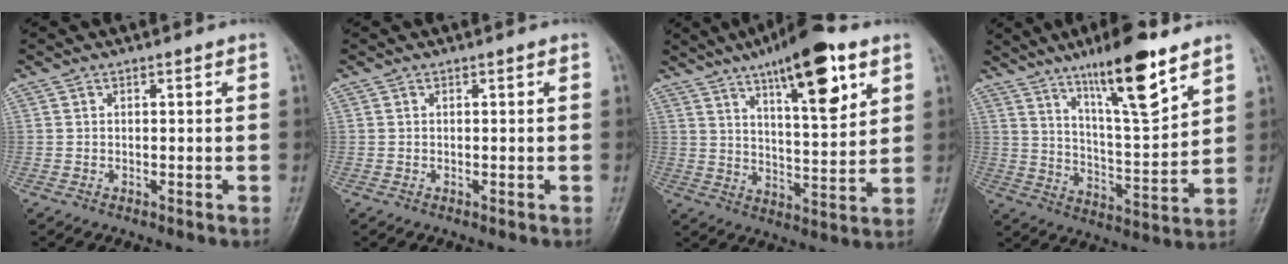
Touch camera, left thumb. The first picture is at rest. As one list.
[{"total": 0.0}, {"total": 16.8, "force": [9.1, 5.1, 13.2], "torque": [-0.178, -0.037, 0.143]}, {"total": 15.8, "force": [10.3, 3.0, 11.6], "torque": [-0.178, -0.059, 0.180]}]